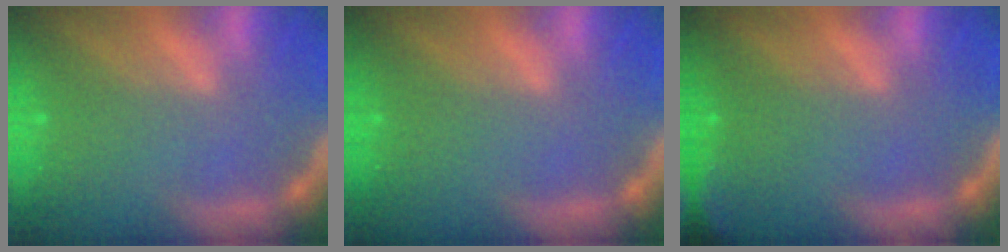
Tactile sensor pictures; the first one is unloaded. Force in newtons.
{"total": 0.0}
{"total": 2.9}